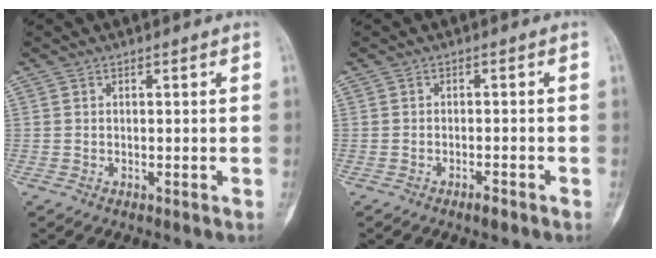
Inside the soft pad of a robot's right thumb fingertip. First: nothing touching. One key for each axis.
{"total": 1.8, "fx": -1.3, "fy": 0.4, "fz": 1.2, "tx": -0.027, "ty": 0.005, "tz": -0.023}